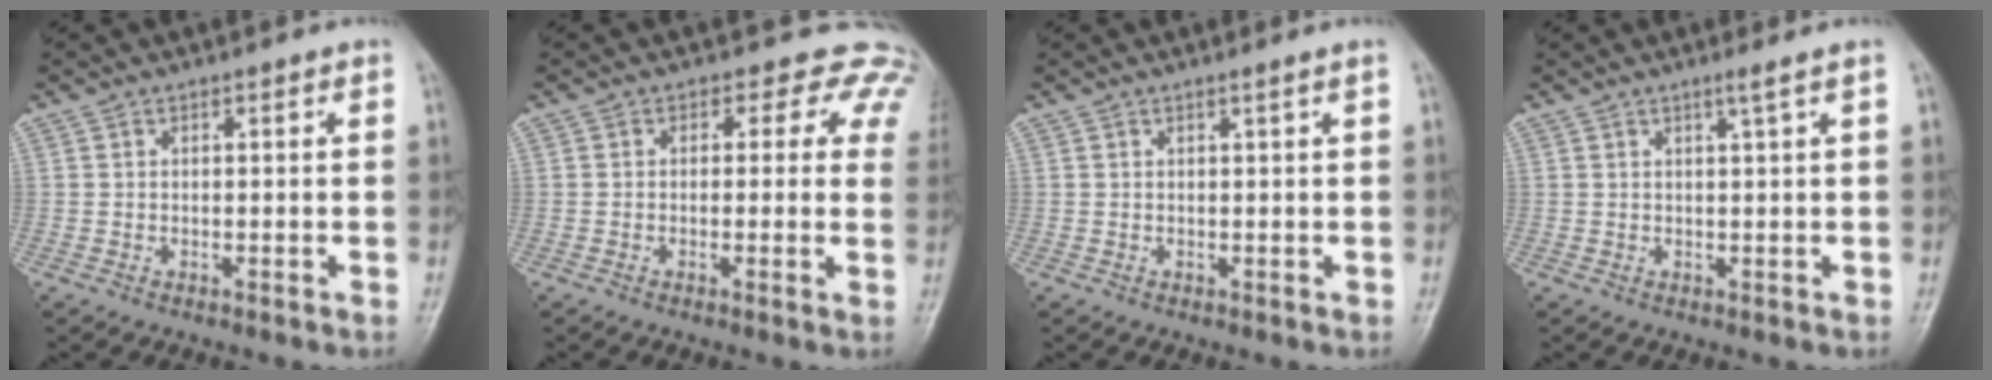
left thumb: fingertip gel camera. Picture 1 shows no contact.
{"total": 7.1, "force": [4.8, 4.7, 2.3], "torque": [0.017, -0.010, 0.023]}
{"total": 0.7, "force": [0.3, -0.3, 0.5], "torque": [-0.018, -0.006, 0.010]}
{"total": 1.5, "force": [0.8, -0.5, 1.1], "torque": [-0.028, -0.009, 0.018]}